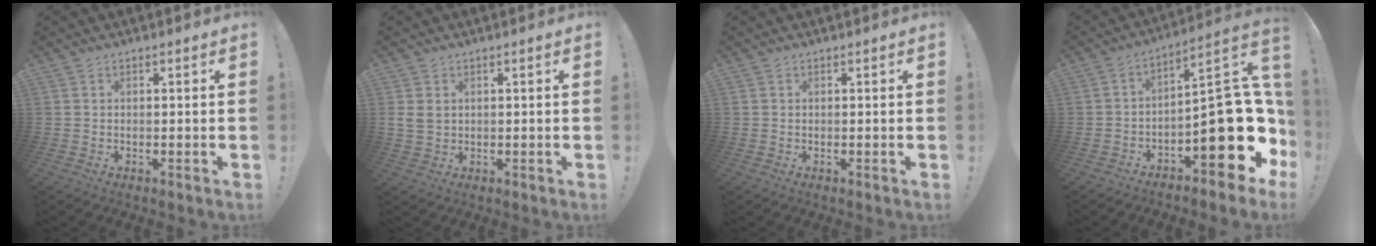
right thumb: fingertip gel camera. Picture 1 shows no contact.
{"total": 3.7, "force": [1.6, 2.7, 2.0], "torque": [-0.046, 0.000, 0.031]}
{"total": 0.0}
{"total": 18.3, "force": [-4.2, 7.5, 16.2], "torque": [-0.204, 0.014, -0.059]}